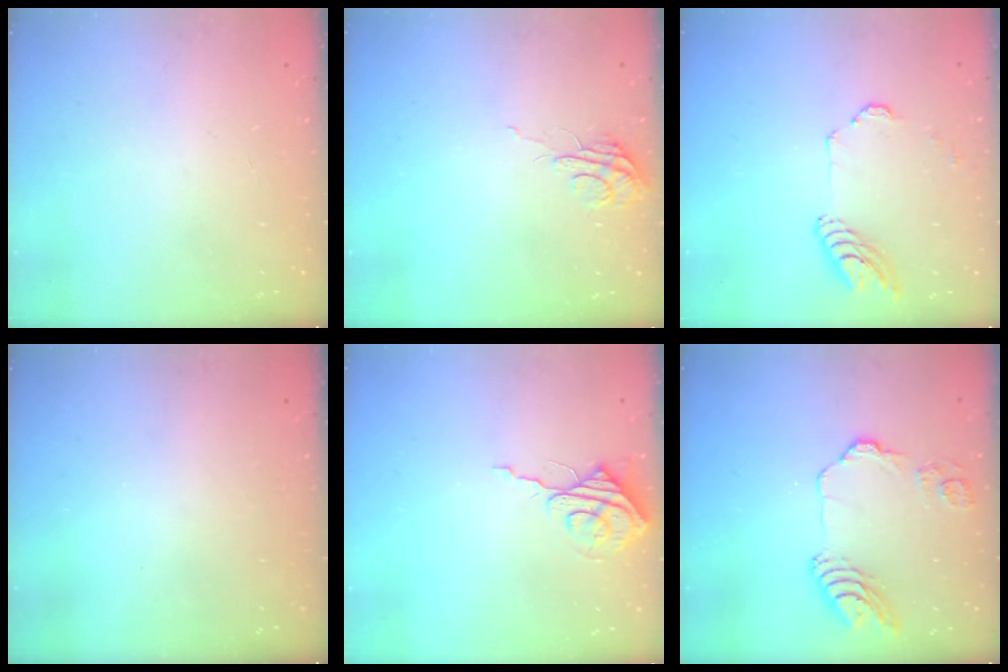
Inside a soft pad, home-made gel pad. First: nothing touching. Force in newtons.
{"total": 6.2, "press": 6.2, "slide": 0.6}
{"total": 9.8, "press": 9.7, "slide": 0.7}
{"total": 0.0}
{"total": 7.7, "press": 7.7, "slide": 0.3}
{"total": 11.5, "press": 11.4, "slide": 1.4}